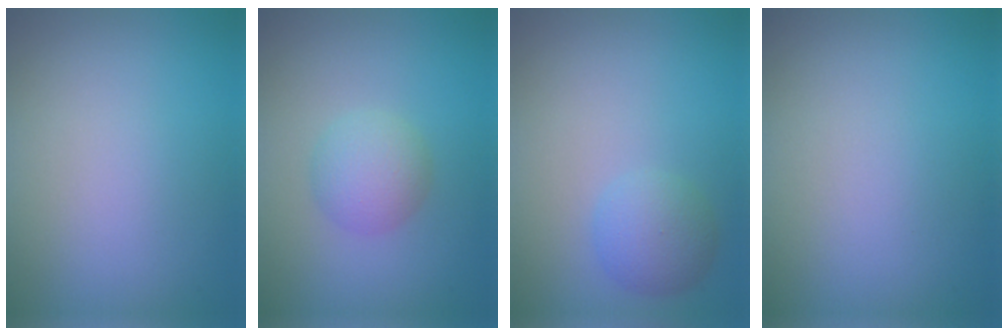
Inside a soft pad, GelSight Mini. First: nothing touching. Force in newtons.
{"total": 2.7, "press": 2.7, "slide": 0.0}
{"total": 2.5, "press": 2.5, "slide": 0.2}
{"total": 0.0}